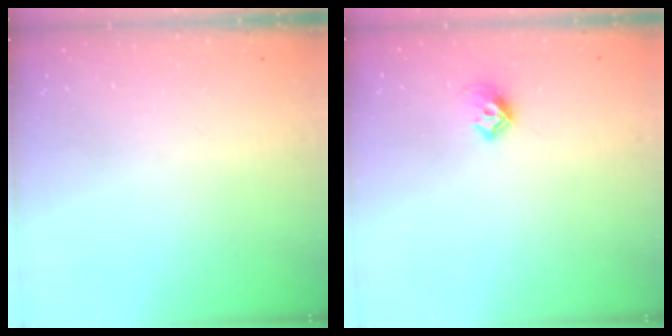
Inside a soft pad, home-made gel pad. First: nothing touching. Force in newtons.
{"total": 6.4, "press": 6.3, "slide": 0.9}